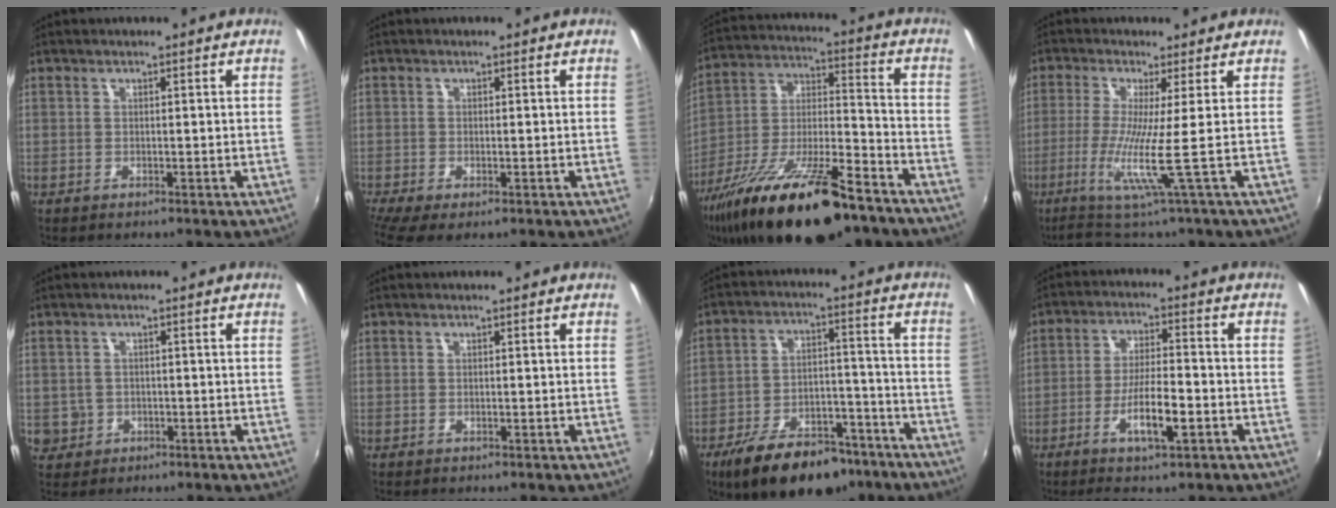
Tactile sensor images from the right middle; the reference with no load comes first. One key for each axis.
{"total": 2.8, "fx": -1.5, "fy": 0.1, "fz": 2.4, "tx": -0.049, "ty": -0.015, "tz": -0.026}
{"total": 24.8, "fx": -16.2, "fy": 6.8, "fz": 17.5, "tx": -0.316, "ty": -0.038, "tz": -0.272}
{"total": 8.3, "fx": -2.9, "fy": -1.9, "fz": 7.5, "tx": -0.172, "ty": -0.029, "tz": -0.051}
{"total": 4.5, "fx": -0.8, "fy": 4.3, "fz": 1.2, "tx": -0.035, "ty": 0.001, "tz": -0.006}
{"total": 0.0}
{"total": 17.6, "fx": -12.7, "fy": 7.9, "fz": 9.3, "tx": -0.176, "ty": -0.001, "tz": -0.186}
{"total": 7.8, "fx": -3.8, "fy": 1.1, "fz": 6.7, "tx": -0.133, "ty": -0.004, "tz": -0.066}